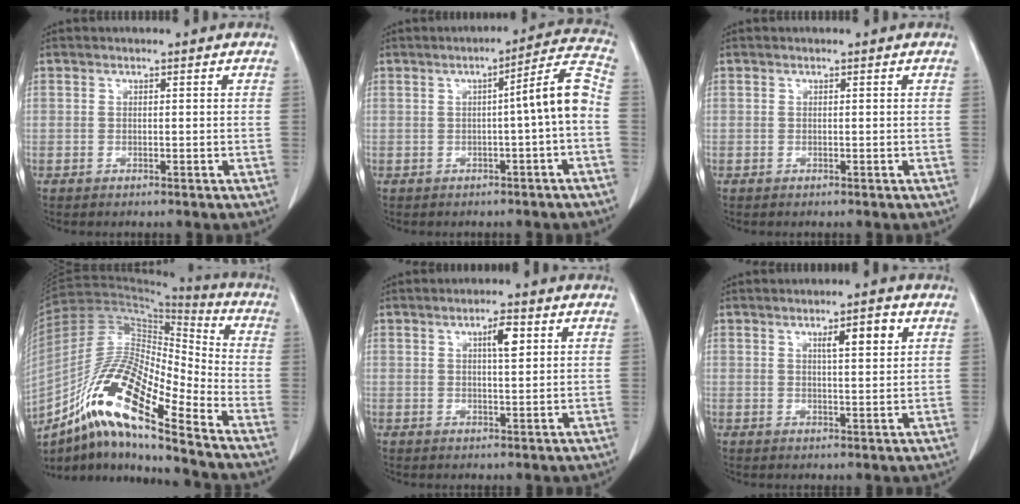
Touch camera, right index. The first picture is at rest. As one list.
[{"total": 6.9, "force": [-1.0, -0.5, 6.8], "torque": [-0.093, 0.016, -0.015]}, {"total": 0.0}, {"total": 17.7, "force": [-11.1, 2.5, 13.6], "torque": [-0.256, 0.006, -0.193]}, {"total": 3.5, "force": [1.4, 0.7, 3.2], "torque": [-0.056, 0.000, 0.022]}, {"total": 4.3, "force": [1.9, 0.6, 3.8], "torque": [-0.063, 0.001, 0.032]}]